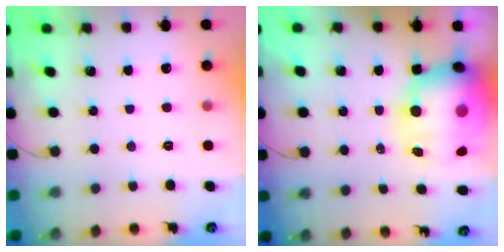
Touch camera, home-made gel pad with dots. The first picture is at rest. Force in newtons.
{"total": 18.1, "press": 17.6, "slide": 4.3}